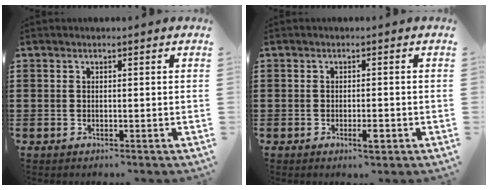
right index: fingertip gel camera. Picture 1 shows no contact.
{"total": 2.2, "force": [-1.0, 0.6, 1.8], "torque": [-0.032, 0.000, -0.019]}